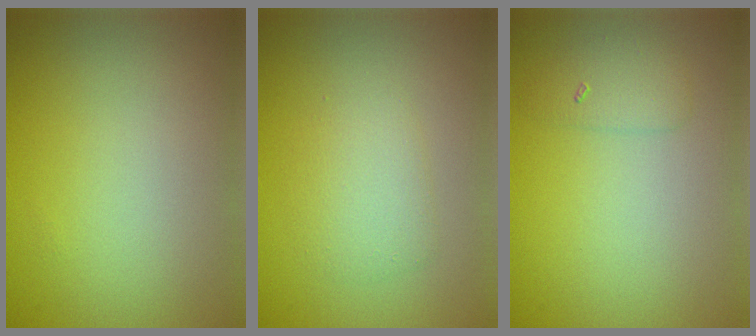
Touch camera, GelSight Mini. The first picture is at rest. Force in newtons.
{"total": 2.4, "press": 2.4, "slide": 0.1}
{"total": 1.5, "press": 1.5, "slide": 0.0}